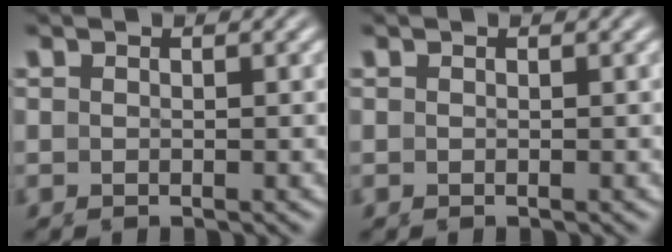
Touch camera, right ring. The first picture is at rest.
{"total": 0.0}